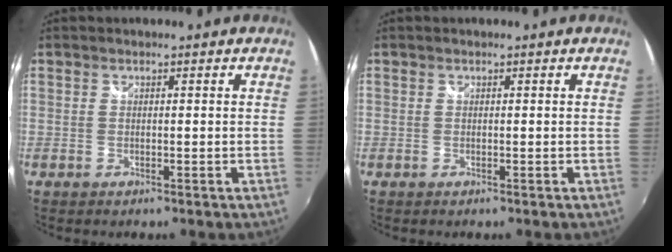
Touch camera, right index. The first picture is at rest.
{"total": 0.0}